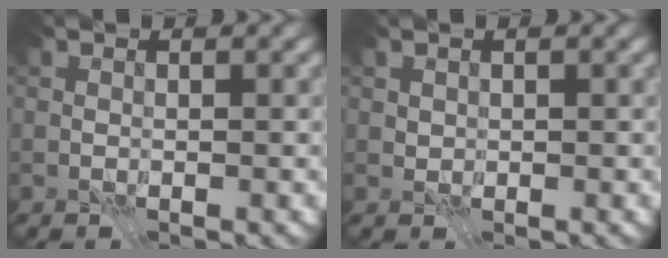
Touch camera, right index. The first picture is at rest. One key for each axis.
{"total": 0.6, "fx": 0.3, "fy": 0.5, "fz": 0.2, "tx": -0.004, "ty": -0.001, "tz": 0.005}